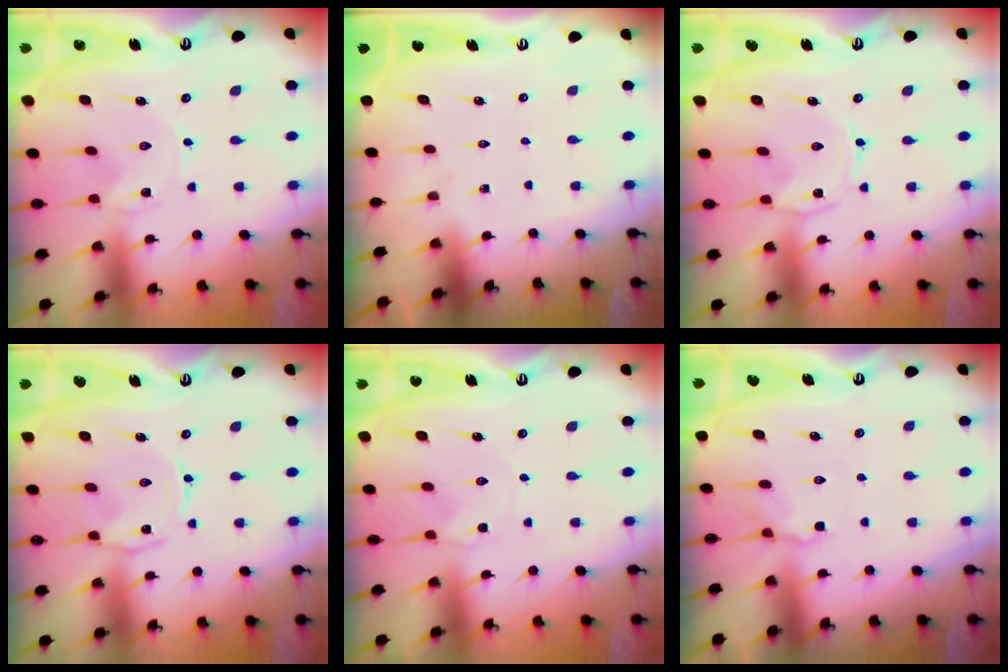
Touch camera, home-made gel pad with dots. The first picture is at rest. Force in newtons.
{"total": 0.0}
{"total": 1.1, "press": 1.0, "slide": 0.4}
{"total": 1.7, "press": 1.6, "slide": 0.5}
{"total": 1.2, "press": 1.1, "slide": 0.2}
{"total": 4.3, "press": 3.9, "slide": 1.8}